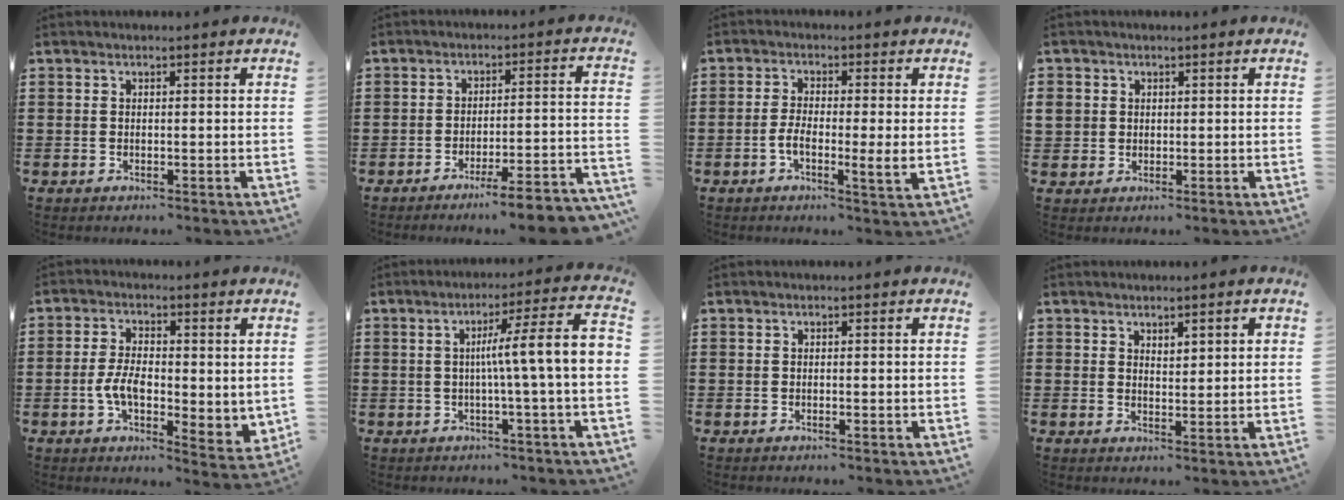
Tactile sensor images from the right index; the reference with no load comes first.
{"total": 5.4, "force": [-4.7, -0.3, 2.6], "torque": [-0.043, -0.014, -0.090]}
{"total": 4.9, "force": [-0.9, 1.1, 4.8], "torque": [-0.092, -0.004, -0.018]}
{"total": 2.0, "force": [0.4, 1.9, 0.3], "torque": [-0.014, 0.009, 0.006]}
{"total": 6.0, "force": [-0.6, 3.1, 5.0], "torque": [-0.109, 0.004, -0.013]}
{"total": 8.0, "force": [-0.4, -0.4, 8.0], "torque": [-0.138, -0.008, -0.015]}
{"total": 0.0}
{"total": 1.5, "force": [1.3, 0.5, 0.4], "torque": [-0.009, 0.004, 0.024]}